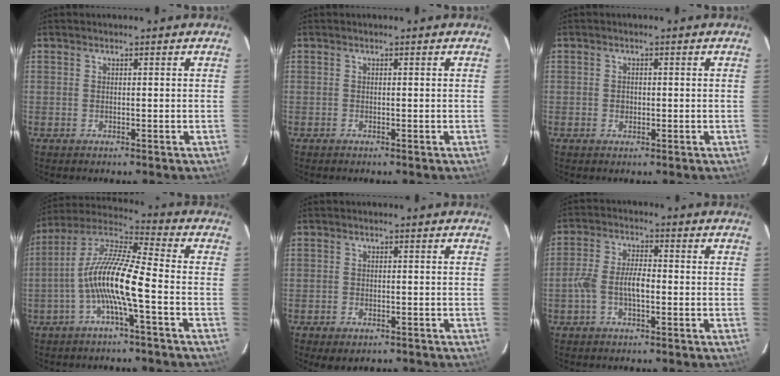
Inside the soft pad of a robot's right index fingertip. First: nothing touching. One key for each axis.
{"total": 0.0}
{"total": 1.4, "fx": -0.3, "fy": 1.2, "fz": 0.5, "tx": -0.009, "ty": 0.002, "tz": -0.005}
{"total": 12.0, "fx": -3.5, "fy": 1.0, "fz": 11.4, "tx": -0.225, "ty": 0.012, "tz": -0.074}
{"total": 3.5, "fx": -2.2, "fy": 2.0, "fz": 1.8, "tx": -0.041, "ty": -0.012, "tz": -0.032}
{"total": 6.1, "fx": -1.6, "fy": 2.6, "fz": 5.3, "tx": -0.113, "ty": 0.011, "tz": -0.031}